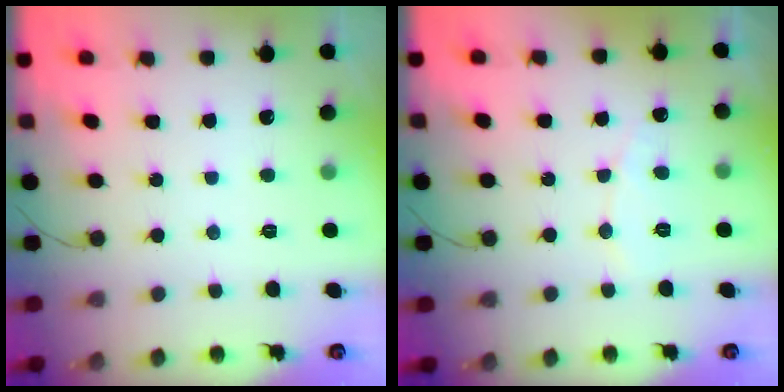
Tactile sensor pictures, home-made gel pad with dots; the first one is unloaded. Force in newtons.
{"total": 4.9, "press": 4.9, "slide": 0.2}